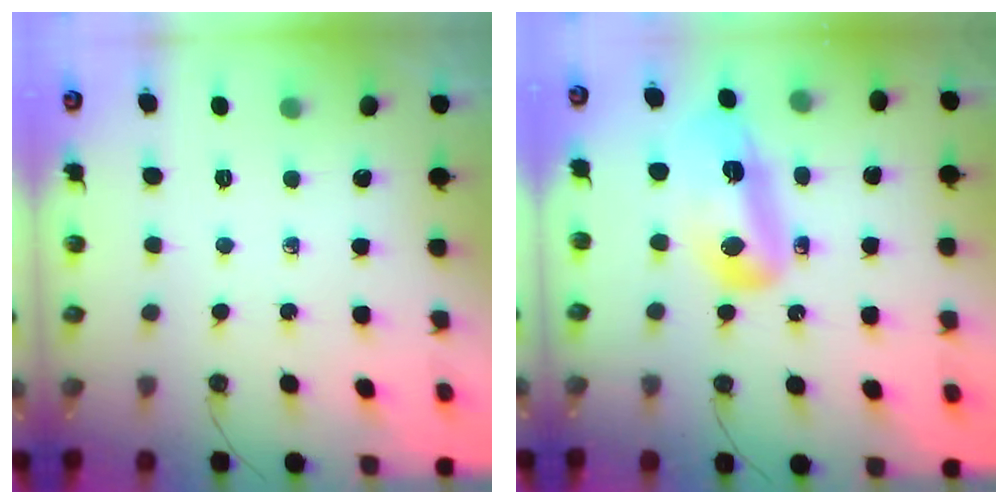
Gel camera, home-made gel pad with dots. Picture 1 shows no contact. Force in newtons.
{"total": 24.1, "press": 17.4, "slide": 16.6}